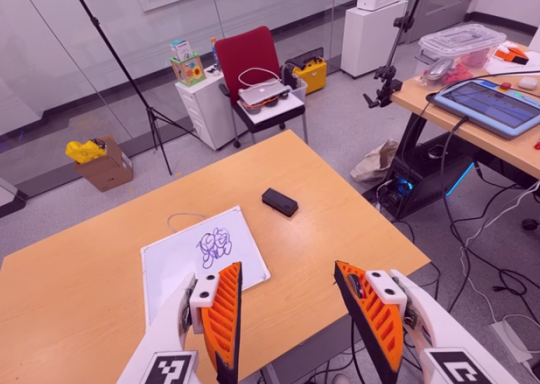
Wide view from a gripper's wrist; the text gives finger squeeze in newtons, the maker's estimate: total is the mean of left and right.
{"total": 0.0}